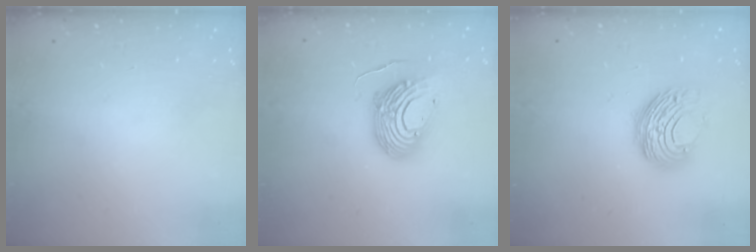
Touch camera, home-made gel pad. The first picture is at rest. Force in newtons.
{"total": 12.9, "press": 12.9, "slide": 1.2}
{"total": 11.0, "press": 11.0, "slide": 0.4}